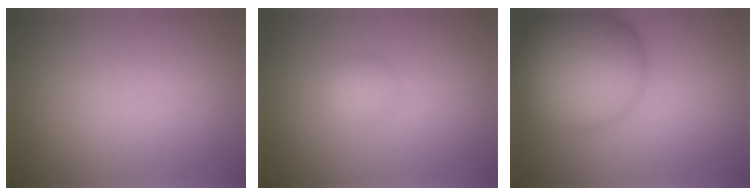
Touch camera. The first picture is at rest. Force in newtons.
{"total": 1.3, "press": 1.3, "slide": 0.1}
{"total": 10.8, "press": 10.8, "slide": 0.5}